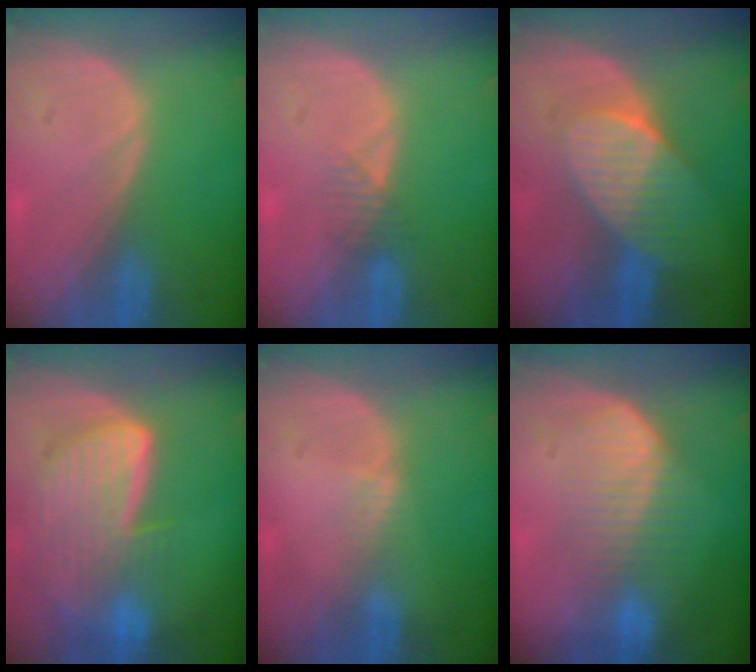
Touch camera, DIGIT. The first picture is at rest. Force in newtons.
{"total": 1.9, "press": 1.6, "slide": 1.0}
{"total": 7.8, "press": 7.0, "slide": 3.4}
{"total": 9.3, "press": 8.1, "slide": 4.6}
{"total": 0.8, "press": 0.8, "slide": 0.2}
{"total": 6.8, "press": 6.6, "slide": 1.4}